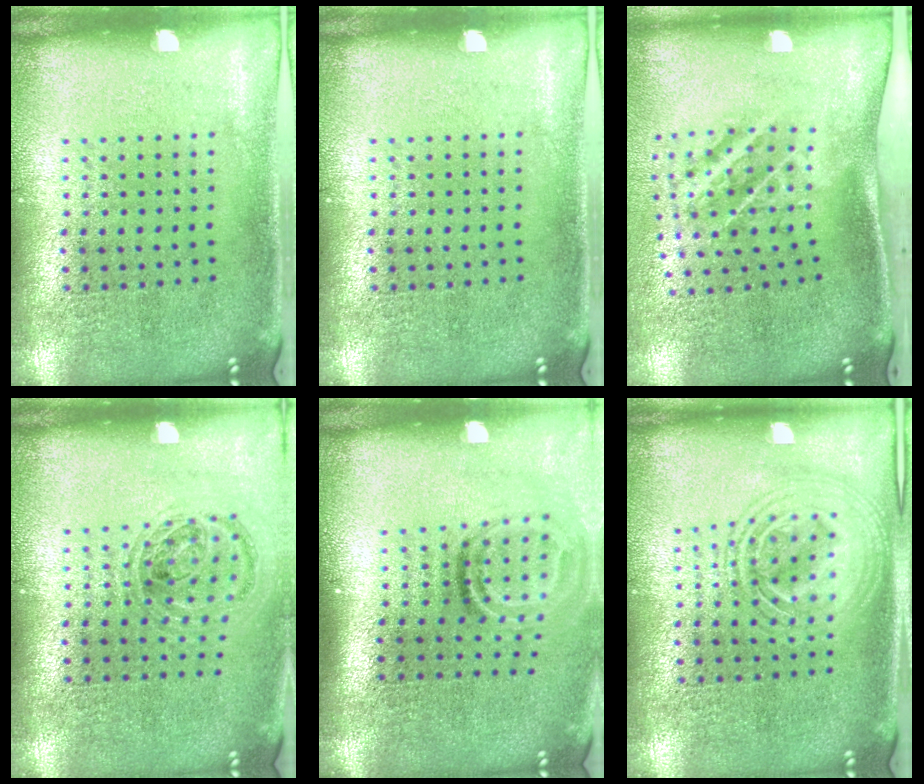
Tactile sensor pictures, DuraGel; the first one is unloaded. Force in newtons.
{"total": 0.0}
{"total": 2.0, "press": 1.2, "slide": 1.6}
{"total": 0.9, "press": 0.9, "slide": 0.3}
{"total": 1.9, "press": 1.1, "slide": 1.5}
{"total": 2.9, "press": 2.9, "slide": 0.4}